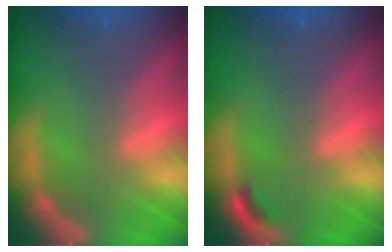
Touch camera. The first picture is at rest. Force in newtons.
{"total": 0.9}